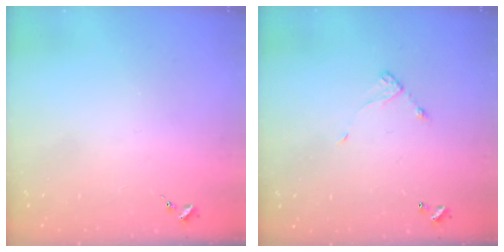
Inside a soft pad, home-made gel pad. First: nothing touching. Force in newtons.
{"total": 4.9, "press": 4.9, "slide": 0.4}